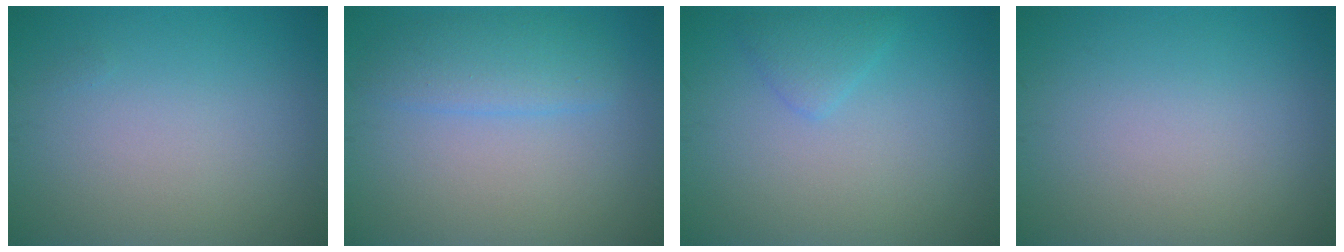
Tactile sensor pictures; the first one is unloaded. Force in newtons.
{"total": 2.9, "press": 2.9, "slide": 0.2}
{"total": 1.6, "press": 1.6, "slide": 0.1}
{"total": 0.0}